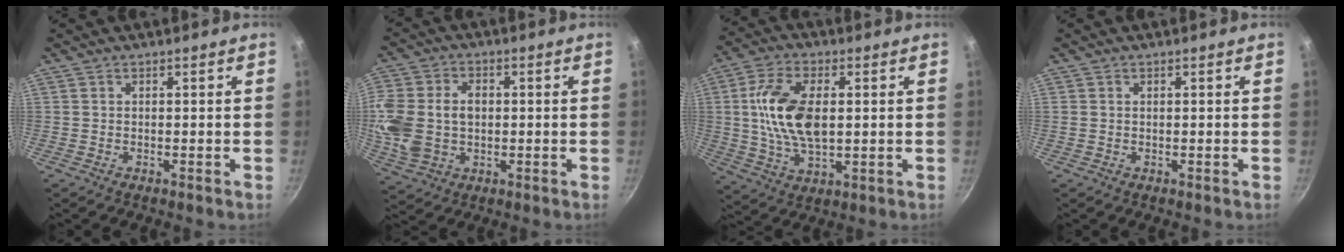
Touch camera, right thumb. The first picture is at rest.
{"total": 13.6, "force": [0.1, 10.1, 9.2], "torque": [-0.186, 0.011, 0.002]}
{"total": 13.9, "force": [1.4, 7.6, 11.5], "torque": [-0.209, 0.006, 0.025]}
{"total": 0.5, "force": [0.1, 0.5, 0.2], "torque": [-0.003, 0.002, 0.001]}